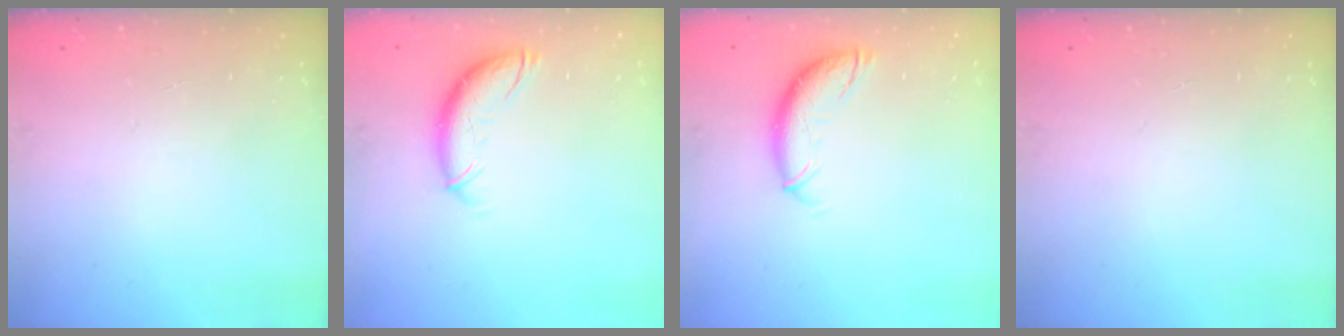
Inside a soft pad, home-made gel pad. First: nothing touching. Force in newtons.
{"total": 10.8, "press": 10.6, "slide": 1.8}
{"total": 9.9, "press": 9.8, "slide": 1.4}
{"total": 0.0}